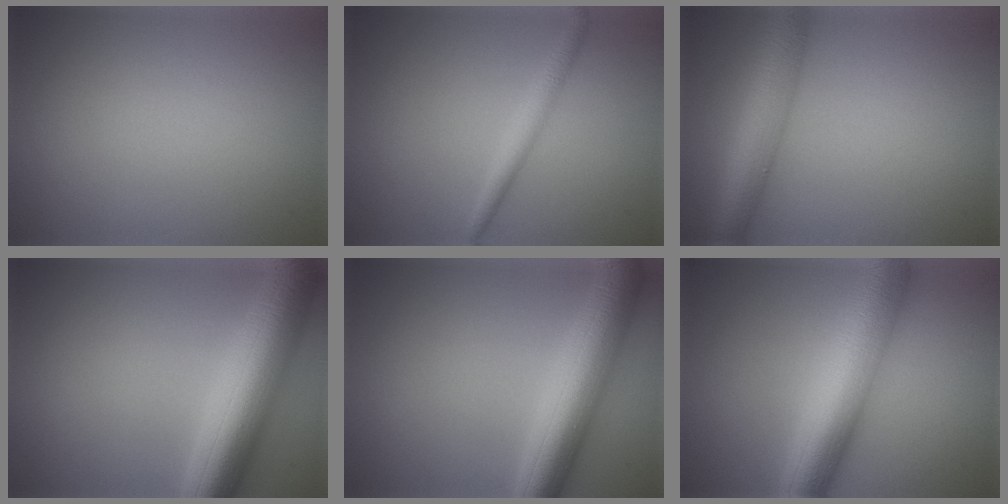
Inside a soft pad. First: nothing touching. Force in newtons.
{"total": 2.2, "press": 2.1, "slide": 0.0}
{"total": 6.3, "press": 6.3, "slide": 0.2}
{"total": 10.0, "press": 10.0, "slide": 0.2}
{"total": 8.0, "press": 7.9, "slide": 0.2}
{"total": 9.5, "press": 9.5, "slide": 0.2}